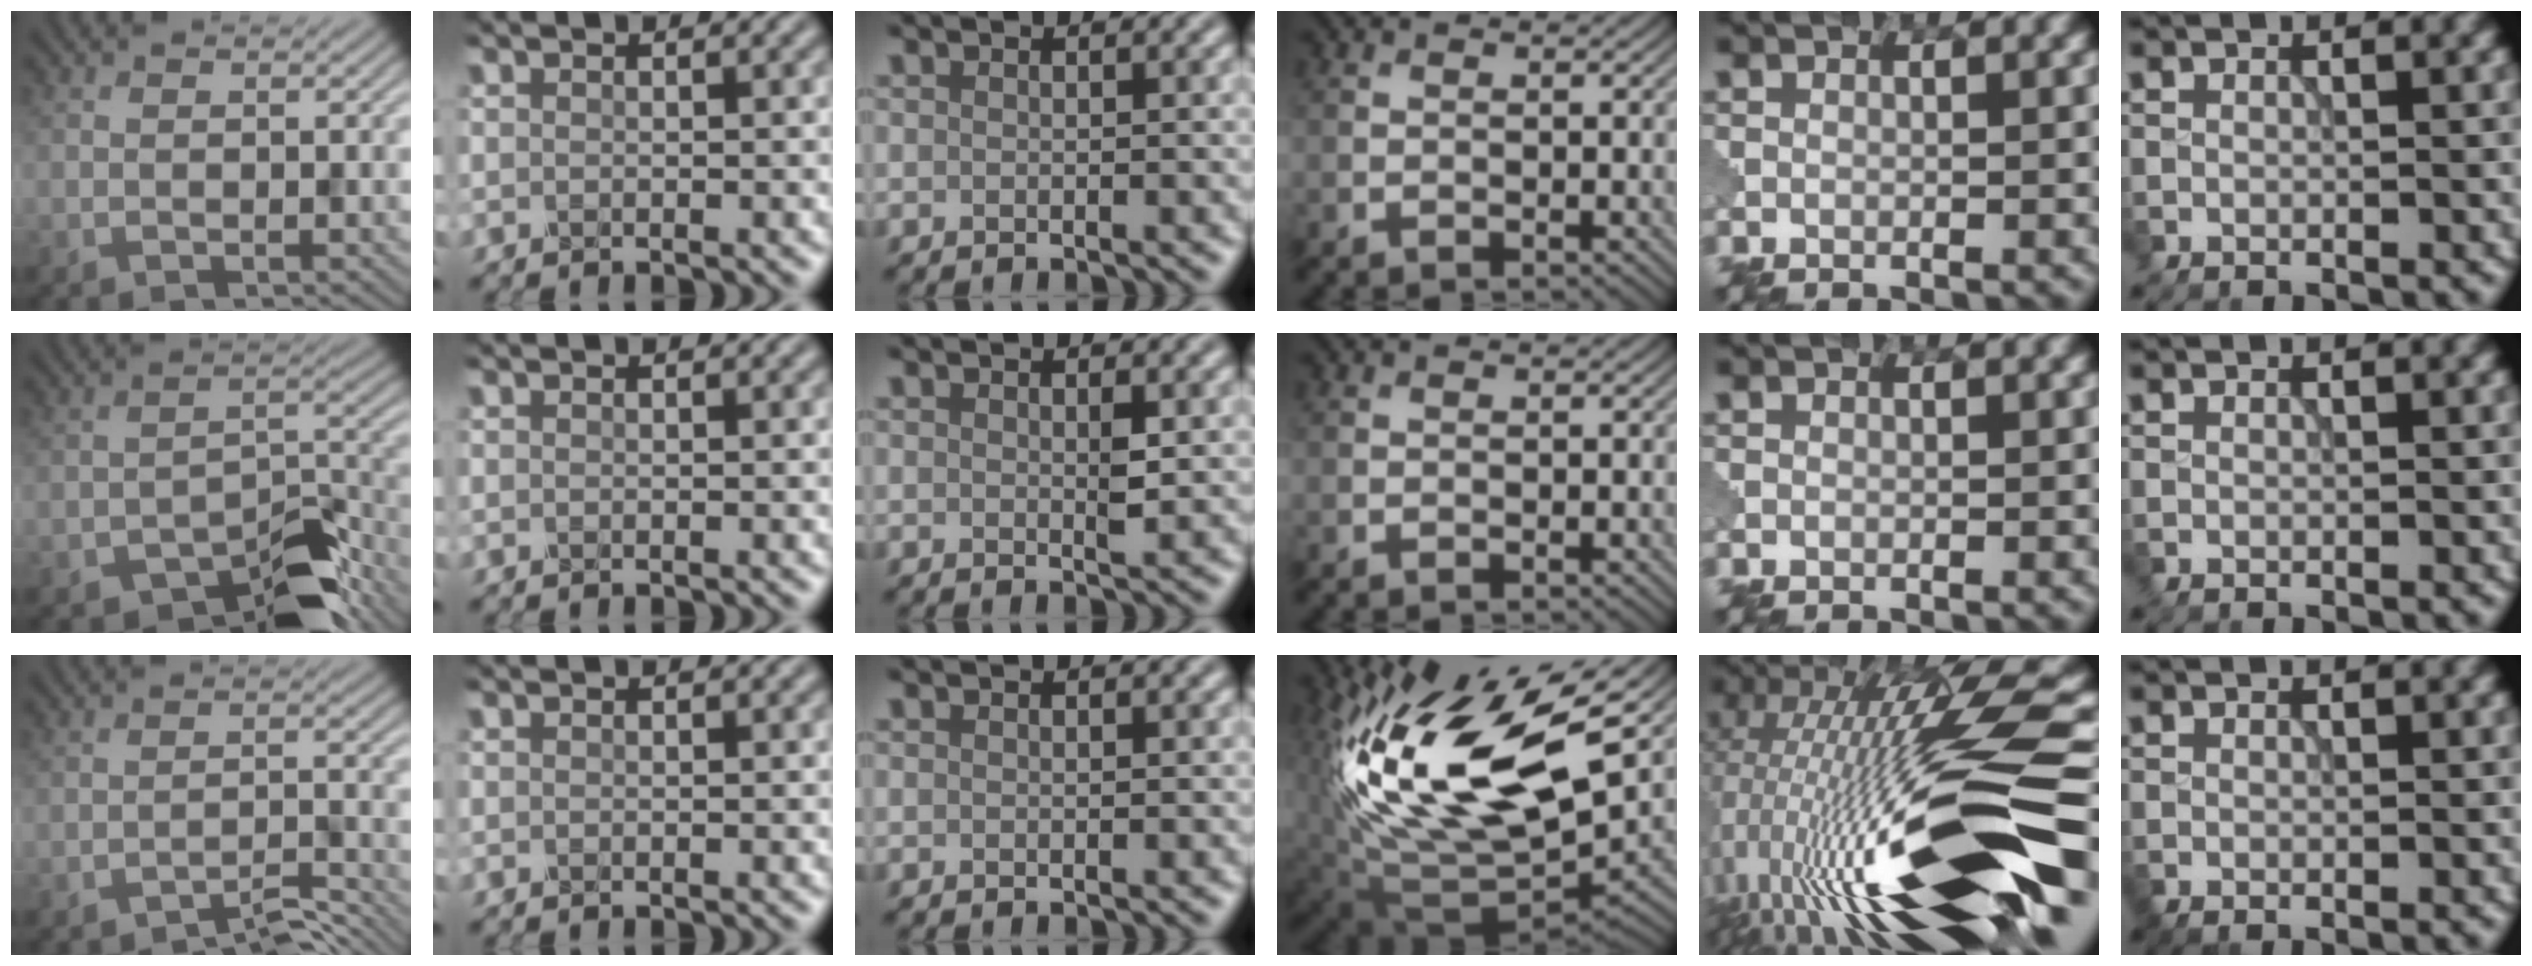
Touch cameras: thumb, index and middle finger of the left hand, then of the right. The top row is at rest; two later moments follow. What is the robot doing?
{"motion": "disassemble", "object": "pitcher"}